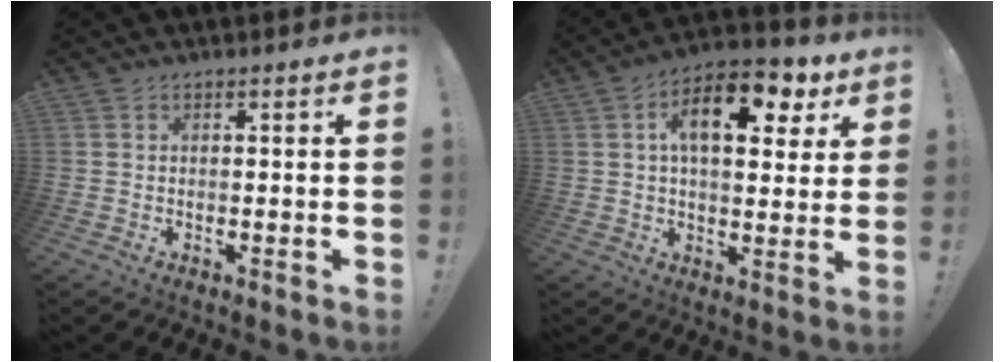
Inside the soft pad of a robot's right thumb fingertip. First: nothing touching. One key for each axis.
{"total": 14.6, "fx": 5.5, "fy": 7.4, "fz": 11.2, "tx": -0.159, "ty": -0.016, "tz": 0.087}